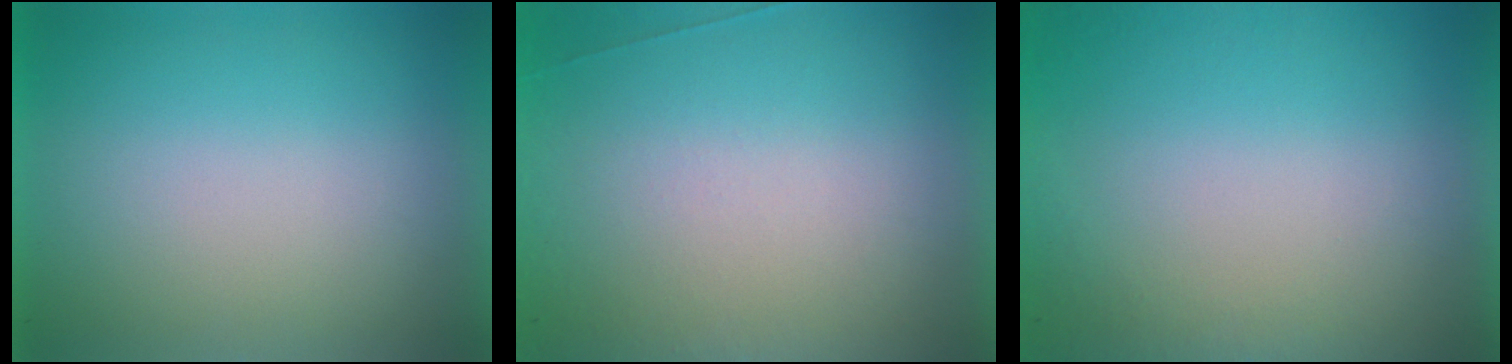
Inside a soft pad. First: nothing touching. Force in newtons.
{"total": 6.7}
{"total": 4.8}